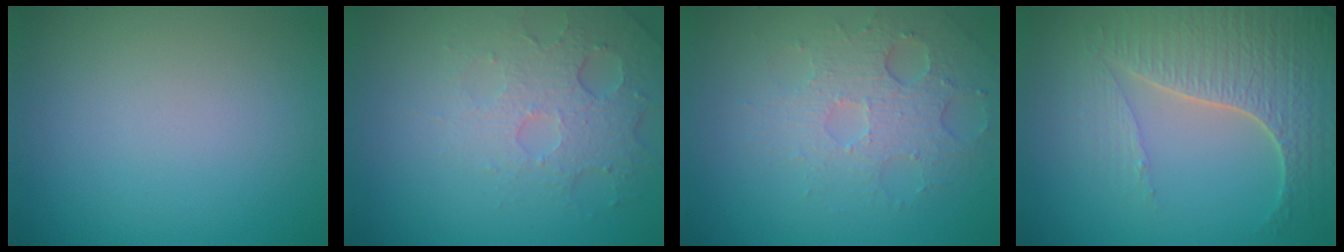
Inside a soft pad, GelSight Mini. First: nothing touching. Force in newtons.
{"total": 5.0, "press": 3.3, "slide": 3.7}
{"total": 3.6, "press": 3.3, "slide": 1.4}
{"total": 5.8, "press": 4.8, "slide": 3.2}